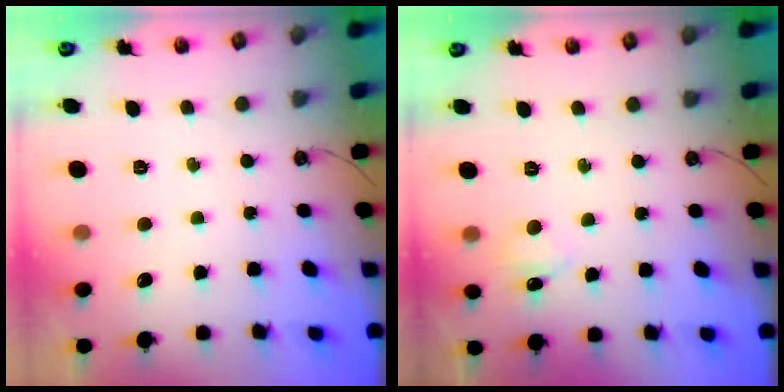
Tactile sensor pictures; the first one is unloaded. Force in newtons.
{"total": 6.9, "press": 6.8, "slide": 1.0}